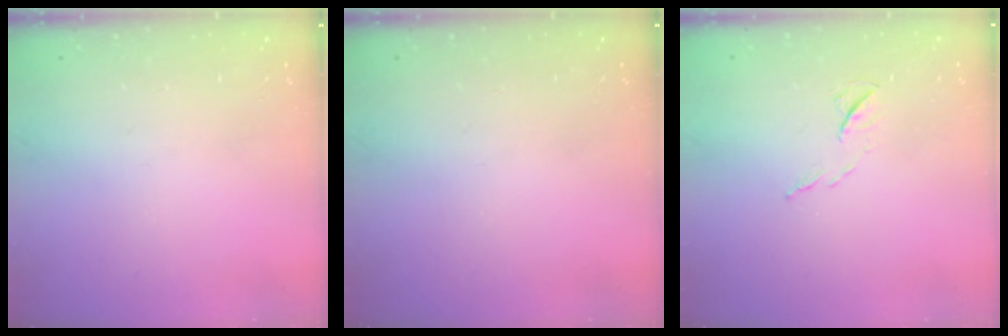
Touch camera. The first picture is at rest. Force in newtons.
{"total": 0.0}
{"total": 5.7, "press": 5.6, "slide": 1.2}